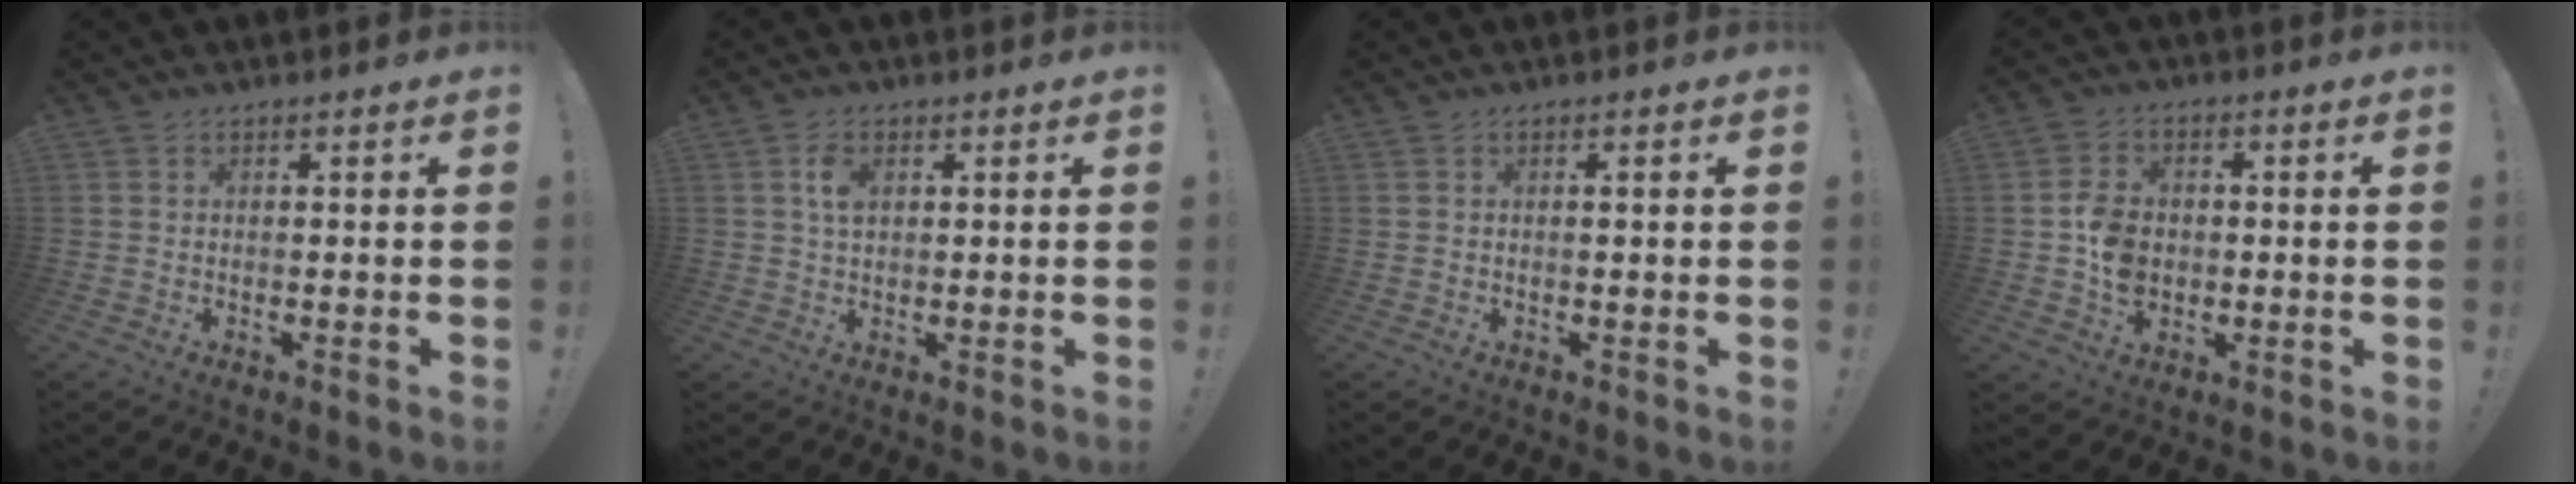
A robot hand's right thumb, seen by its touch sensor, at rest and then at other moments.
{"total": 4.4, "force": [1.4, 2.7, 3.2], "torque": [-0.055, 0.003, 0.024]}
{"total": 1.0, "force": [0.1, 0.0, 1.0], "torque": [-0.011, -0.004, -0.002]}
{"total": 8.7, "force": [-1.4, 7.0, 5.0], "torque": [-0.090, 0.016, -0.020]}